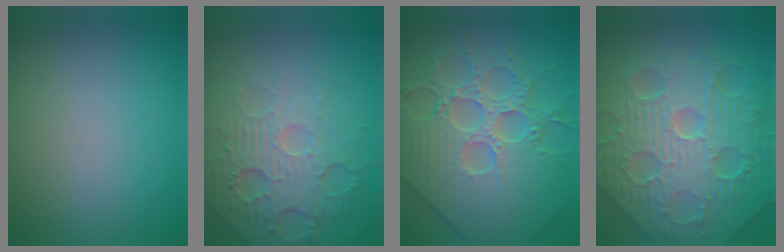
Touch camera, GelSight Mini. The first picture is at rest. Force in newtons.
{"total": 5.1, "press": 4.3, "slide": 2.7}
{"total": 9.4, "press": 7.1, "slide": 6.1}
{"total": 12.4, "press": 8.2, "slide": 9.3}